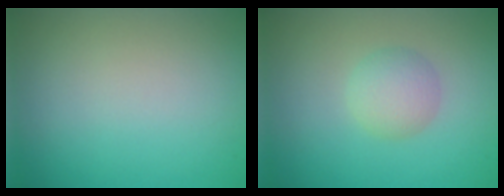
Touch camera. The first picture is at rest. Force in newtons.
{"total": 2.4, "press": 2.4, "slide": 0.1}